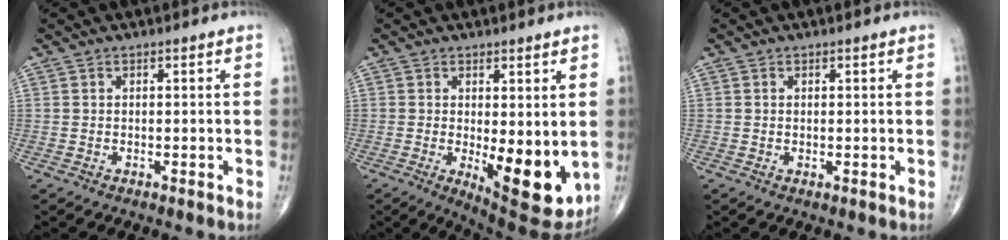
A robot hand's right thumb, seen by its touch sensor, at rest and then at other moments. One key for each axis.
{"total": 11.8, "fx": -1.5, "fy": 4.5, "fz": 10.8, "tx": -0.134, "ty": -0.029, "tz": -0.007}
{"total": 0.0}